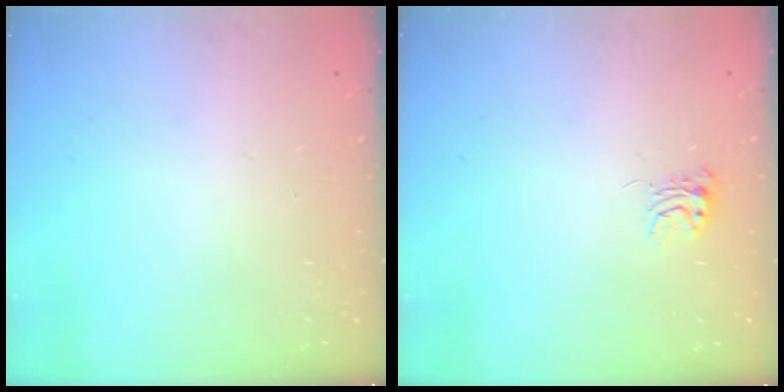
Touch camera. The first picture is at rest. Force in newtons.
{"total": 4.6, "press": 4.6, "slide": 0.3}